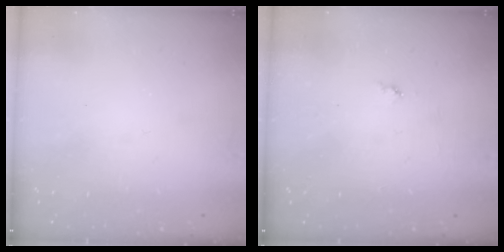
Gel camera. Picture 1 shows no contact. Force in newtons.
{"total": 3.9, "press": 3.9, "slide": 0.4}